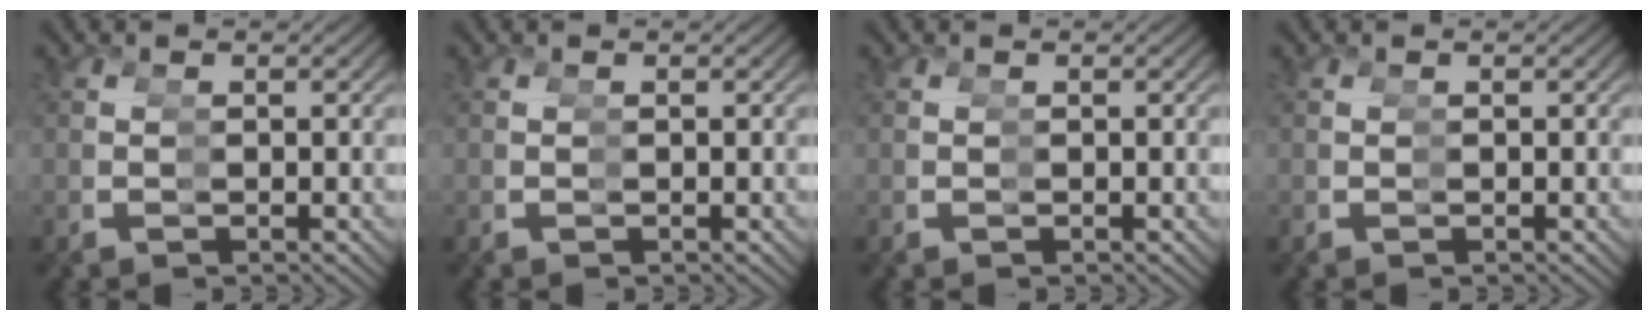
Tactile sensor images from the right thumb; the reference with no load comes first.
{"total": 0.0}
{"total": 0.0}
{"total": 0.0}